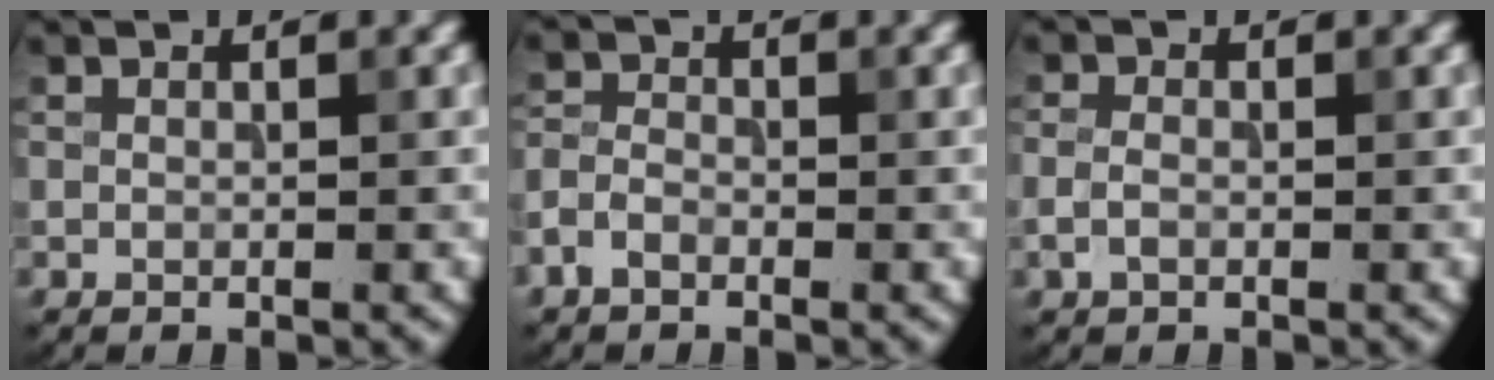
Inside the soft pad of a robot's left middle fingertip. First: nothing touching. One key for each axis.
{"total": 2.1, "fx": -1.3, "fy": 1.3, "fz": 1.0, "tx": -0.020, "ty": 0.004, "tz": -0.035}
{"total": 1.4, "fx": -0.4, "fy": 1.0, "fz": 1.0, "tx": -0.021, "ty": 0.002, "tz": -0.012}